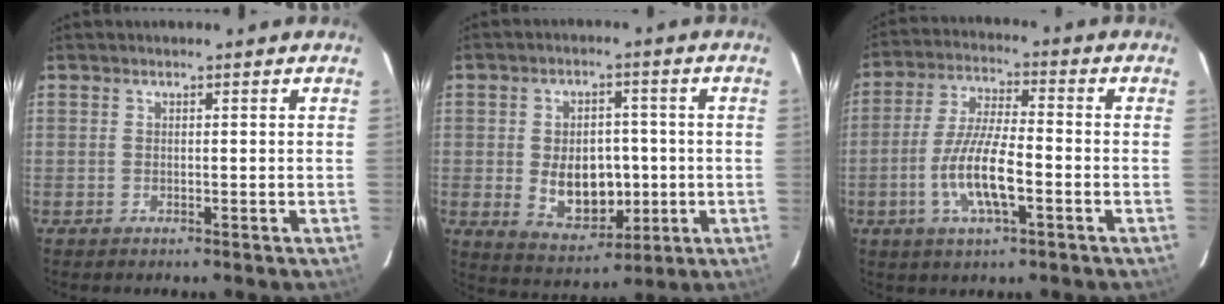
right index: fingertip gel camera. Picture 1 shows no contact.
{"total": 10.4, "force": [-1.1, 7.3, 7.3], "torque": [-0.143, -0.004, 0.004]}
{"total": 10.7, "force": [-3.6, 2.6, 9.7], "torque": [-0.196, -0.005, -0.067]}